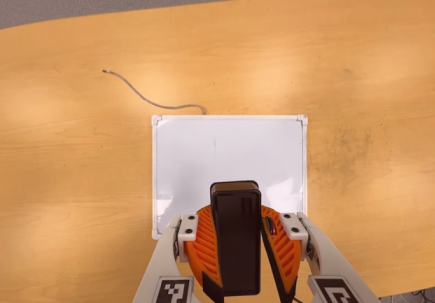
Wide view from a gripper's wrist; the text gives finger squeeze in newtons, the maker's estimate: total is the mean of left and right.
{"total": 8.9, "left": 9.1, "right": 8.7}